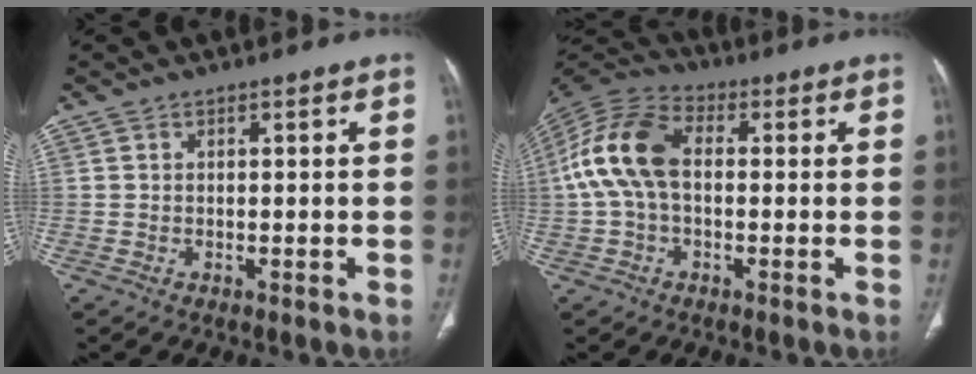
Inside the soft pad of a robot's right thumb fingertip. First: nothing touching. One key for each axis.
{"total": 12.9, "fx": 0.4, "fy": 8.1, "fz": 10.0, "tx": -0.207, "ty": 0.033, "tz": -0.002}